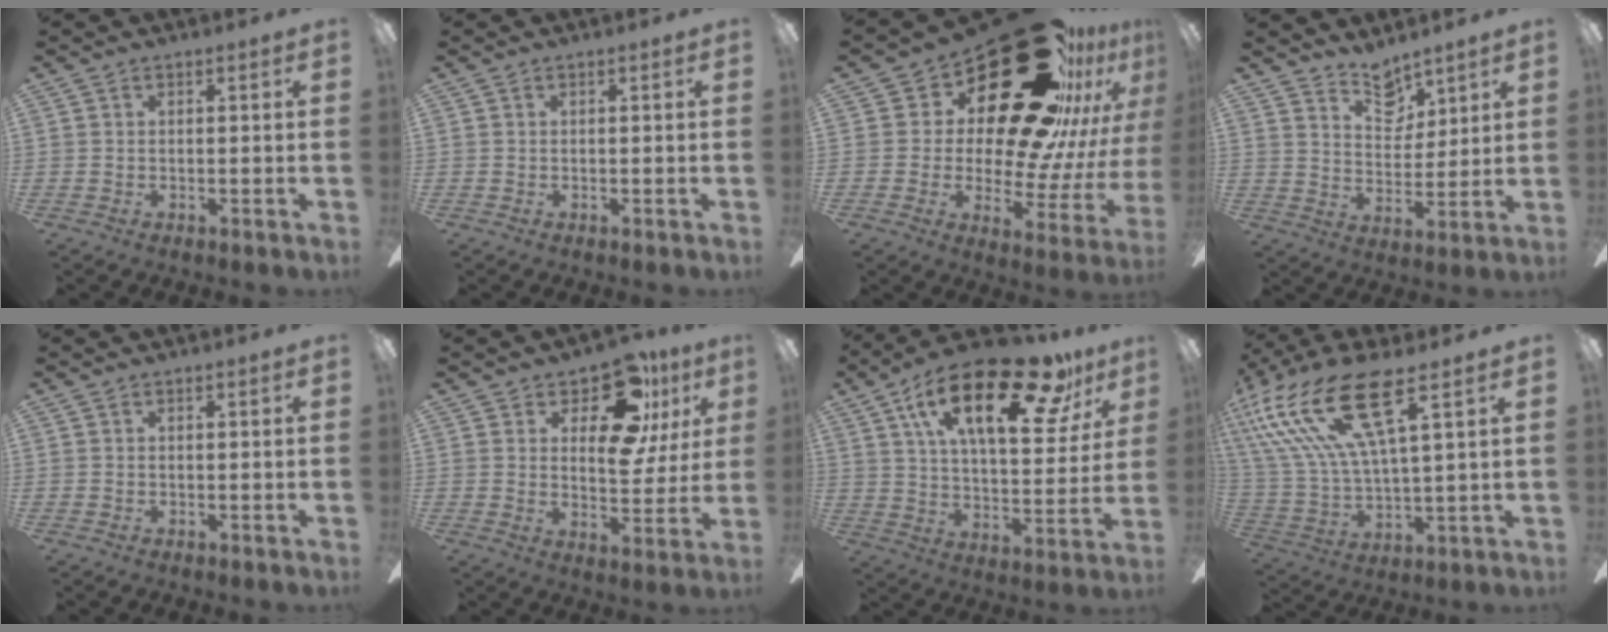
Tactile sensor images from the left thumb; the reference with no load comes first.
{"total": 0.0}
{"total": 30.8, "force": [18.8, 13.8, 20.1], "torque": [-0.269, -0.138, 0.338]}
{"total": 8.7, "force": [7.1, 4.4, 2.6], "torque": [-0.039, -0.043, 0.130]}
{"total": 0.0}
{"total": 16.0, "force": [8.2, 8.1, 11.0], "torque": [-0.161, -0.030, 0.140]}
{"total": 25.9, "force": [14.6, 10.0, 18.9], "torque": [-0.302, -0.065, 0.237]}
{"total": 22.9, "force": [12.1, 7.7, 17.8], "torque": [-0.375, -0.050, 0.208]}